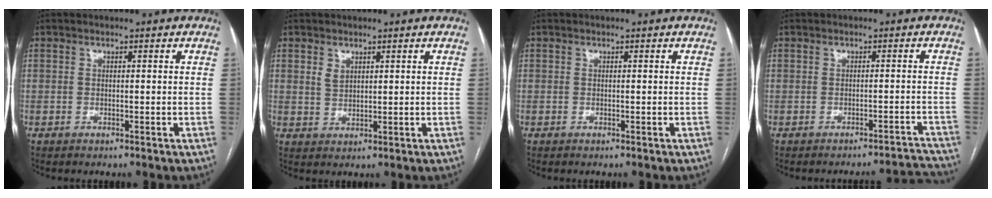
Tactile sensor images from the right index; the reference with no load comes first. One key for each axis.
{"total": 2.1, "fx": 1.2, "fy": 1.4, "fz": 1.0, "tx": -0.020, "ty": -0.001, "tz": 0.030}
{"total": 0.0}
{"total": 6.3, "fx": -6.3, "fy": -0.6, "fz": -0.4, "tx": 0.023, "ty": 0.008, "tz": -0.072}